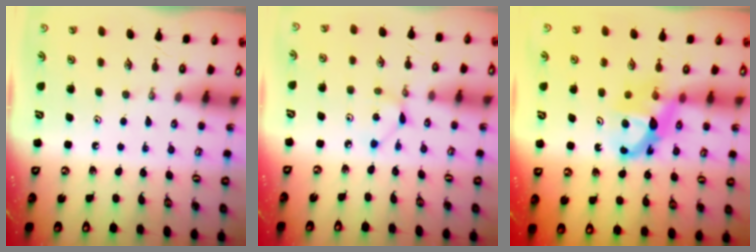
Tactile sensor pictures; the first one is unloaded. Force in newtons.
{"total": 2.4, "press": 2.4, "slide": 0.1}
{"total": 8.2, "press": 8.2, "slide": 0.2}